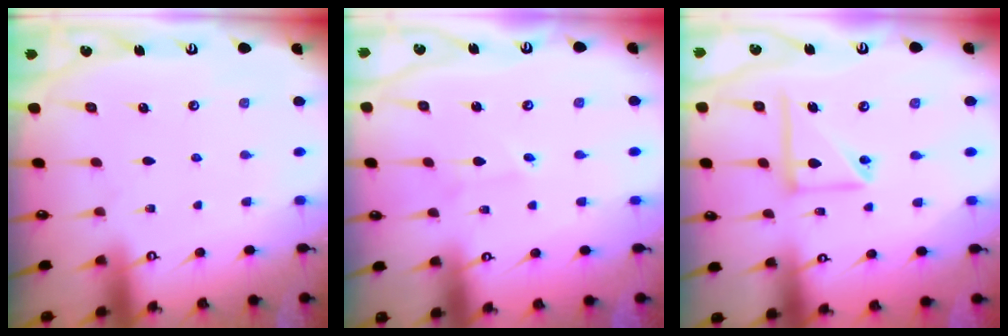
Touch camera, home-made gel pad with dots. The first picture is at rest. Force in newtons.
{"total": 2.2, "press": 2.2, "slide": 0.1}
{"total": 12.3, "press": 12.3, "slide": 1.3}